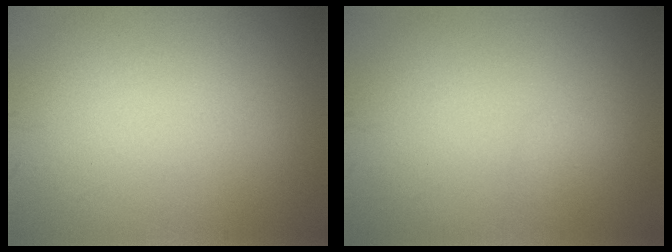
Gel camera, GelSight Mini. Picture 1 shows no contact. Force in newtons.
{"total": 0.6, "press": 0.6, "slide": 0.0}